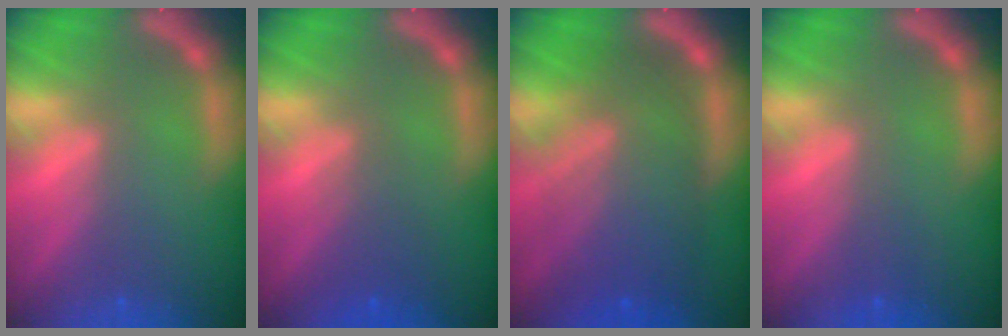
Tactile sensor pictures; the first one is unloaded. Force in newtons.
{"total": 2.5}
{"total": 10.1}
{"total": 1.0}